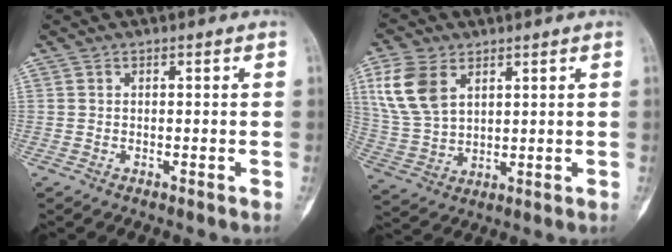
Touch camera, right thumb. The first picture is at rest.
{"total": 11.2, "force": [4.7, 7.0, 7.3], "torque": [-0.151, -0.009, 0.103]}